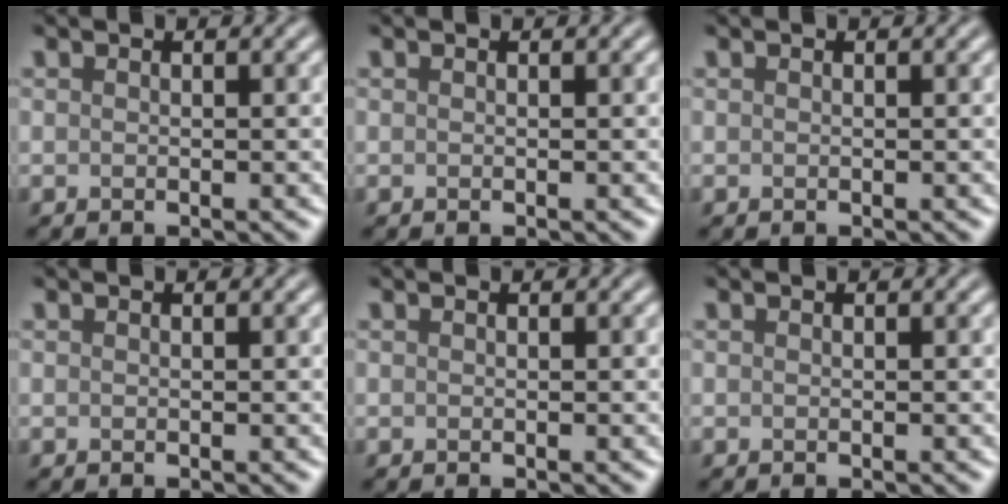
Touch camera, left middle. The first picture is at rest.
{"total": 0.0}
{"total": 0.0}
{"total": 0.0}
{"total": 0.0}
{"total": 0.0}